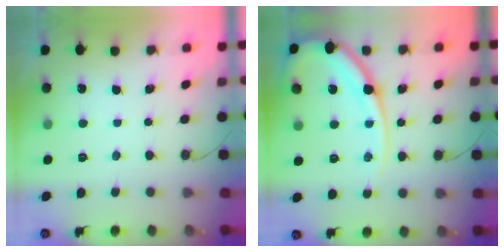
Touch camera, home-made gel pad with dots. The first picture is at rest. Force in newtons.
{"total": 15.9, "press": 15.8, "slide": 1.8}